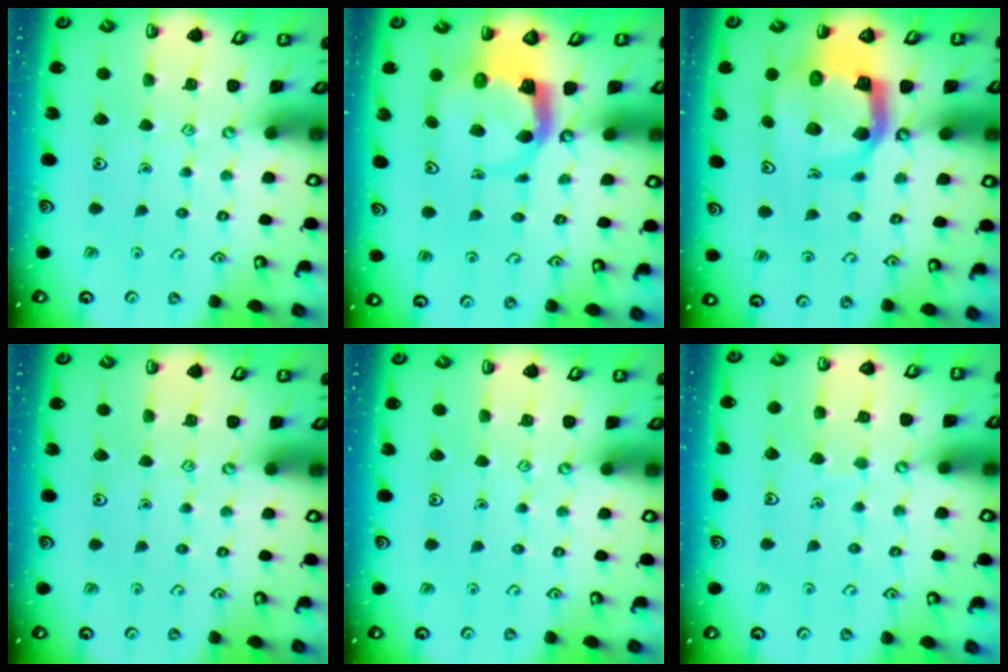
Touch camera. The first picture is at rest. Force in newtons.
{"total": 4.4, "press": 4.3, "slide": 0.8}
{"total": 11.1, "press": 11.0, "slide": 1.5}
{"total": 0.0}
{"total": 0.0}
{"total": 3.5, "press": 3.5, "slide": 0.2}